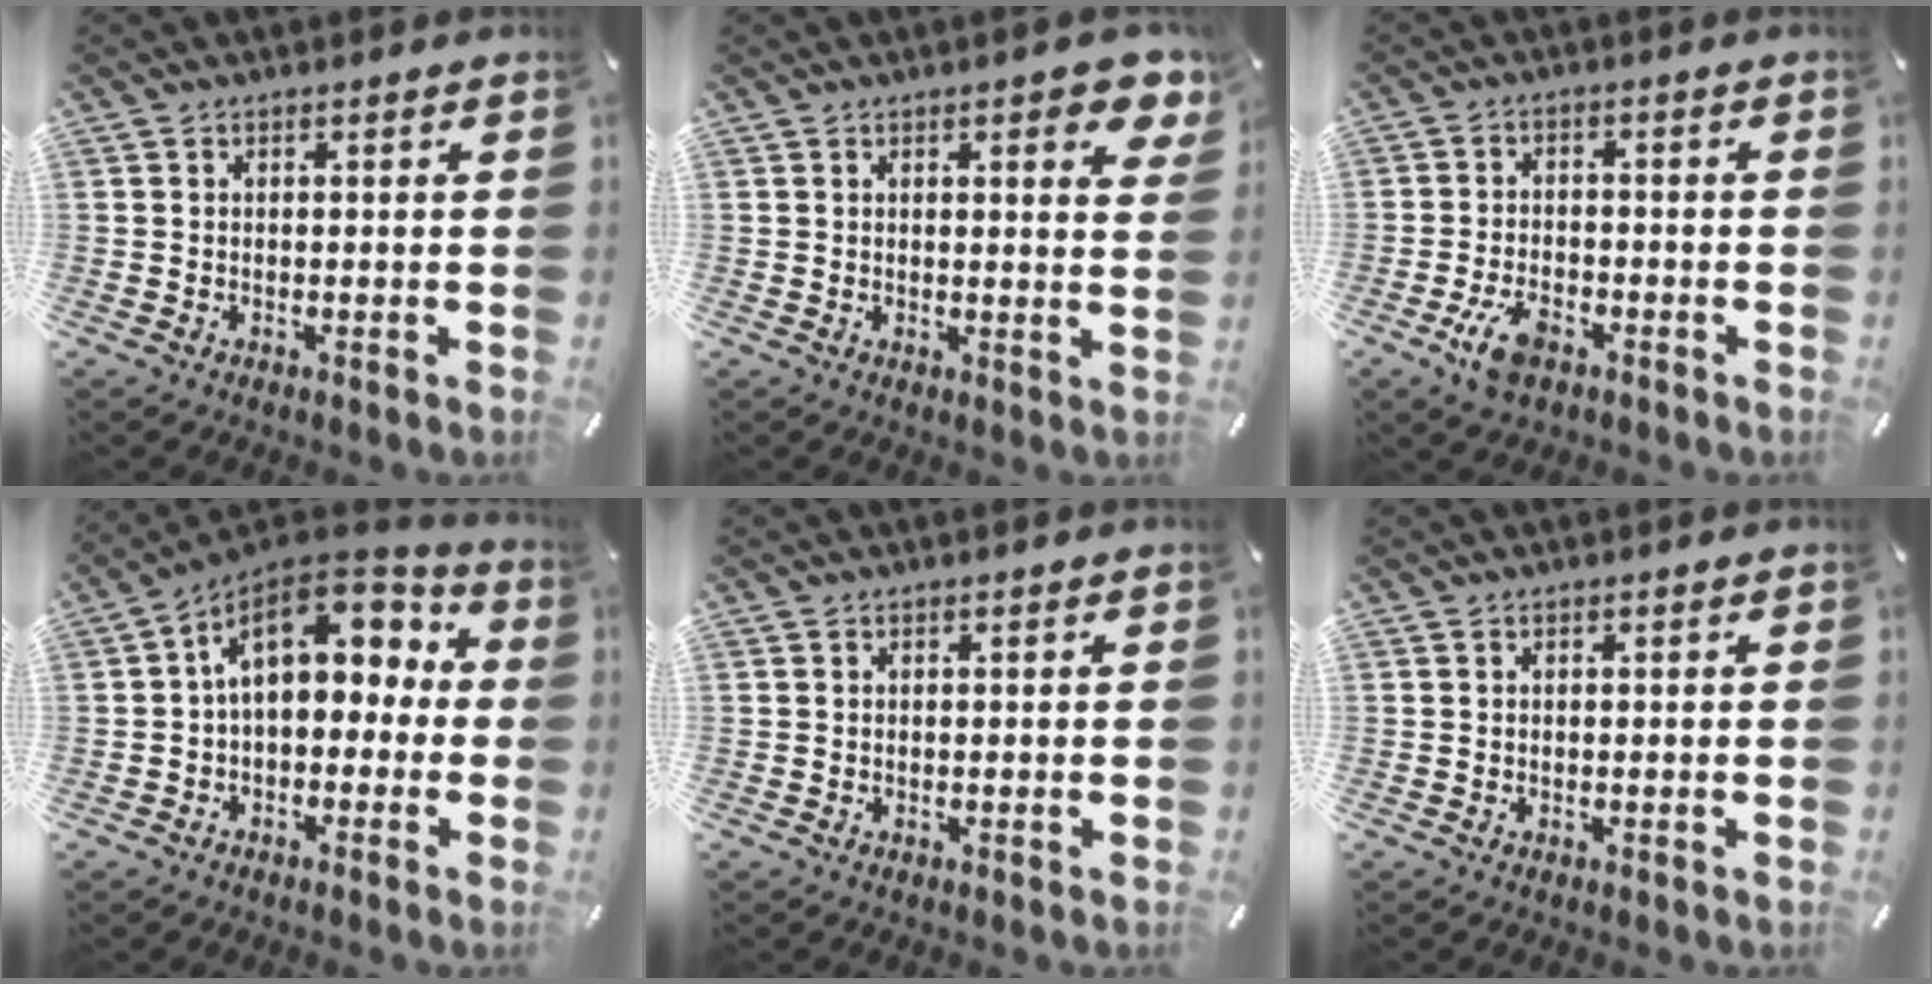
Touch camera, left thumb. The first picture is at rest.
{"total": 5.0, "force": [3.0, 1.6, 3.6], "torque": [-0.046, -0.017, 0.047]}
{"total": 6.7, "force": [-3.5, 3.6, 4.5], "torque": [-0.101, 0.012, -0.067]}
{"total": 12.9, "force": [4.5, 8.2, 8.9], "torque": [-0.149, -0.022, 0.083]}
{"total": 0.0}
{"total": 0.0}